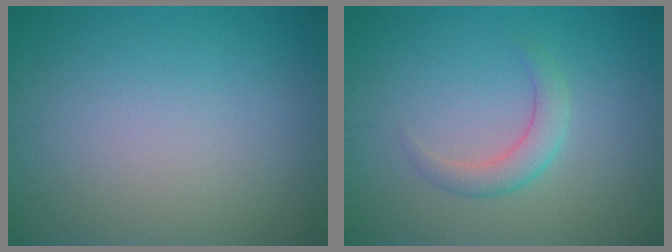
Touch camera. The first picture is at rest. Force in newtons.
{"total": 2.2, "press": 2.2, "slide": 0.0}